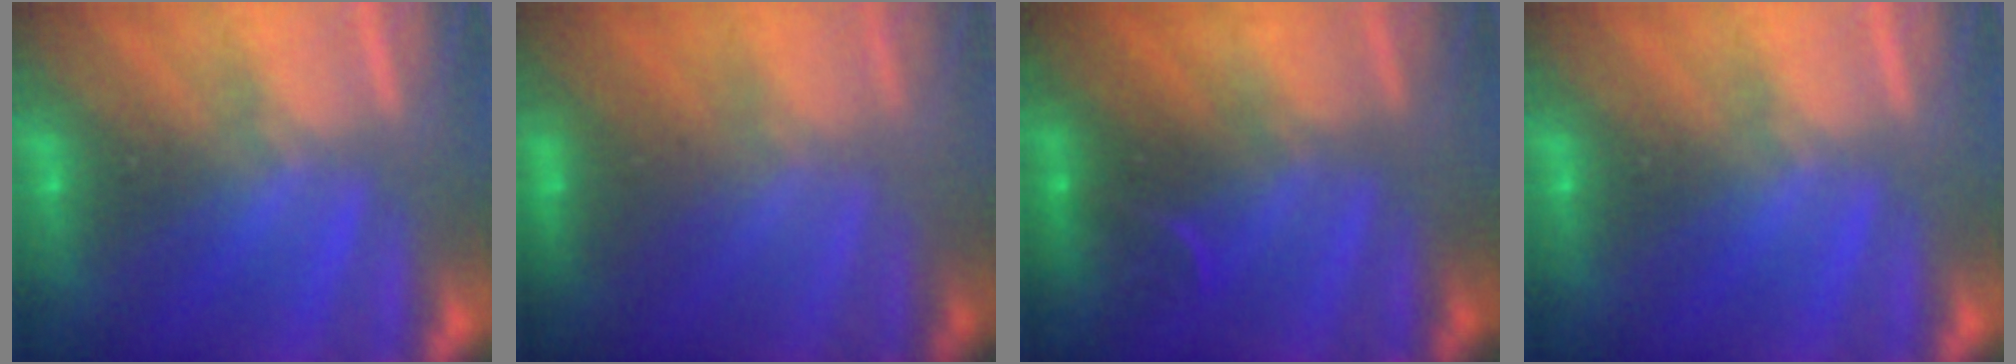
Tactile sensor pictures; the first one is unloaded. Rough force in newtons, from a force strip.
{"total": 2.4}
{"total": 2.8}
{"total": 0.0}